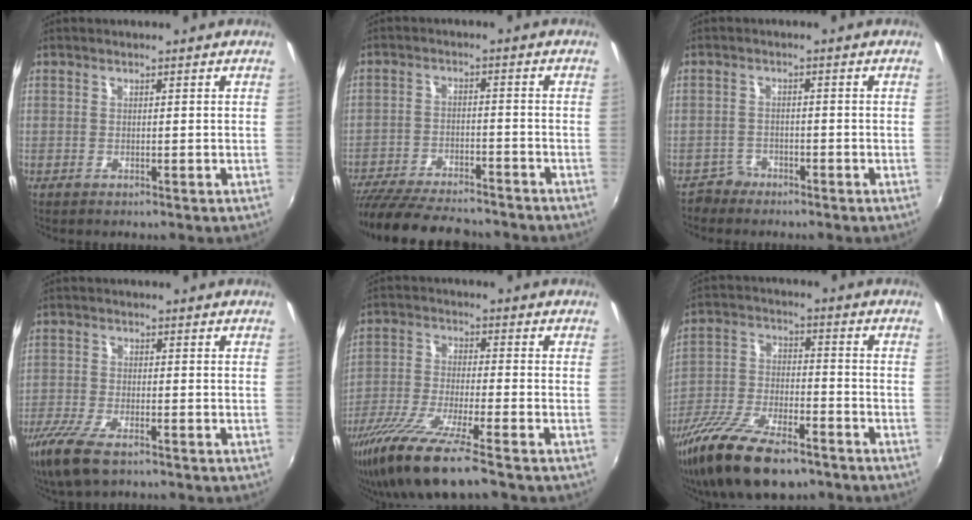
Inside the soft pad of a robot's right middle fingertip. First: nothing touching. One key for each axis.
{"total": 19.5, "fx": -16.8, "fy": 5.0, "fz": 8.7, "tx": -0.182, "ty": -0.027, "tz": -0.255}
{"total": 2.7, "fx": -2.2, "fy": 1.5, "fz": -0.5, "tx": 0.007, "ty": 0.007, "tz": -0.042}
{"total": 10.1, "fx": -6.8, "fy": 3.3, "fz": 6.6, "tx": -0.162, "ty": -0.035, "tz": -0.131}
{"total": 15.5, "fx": -11.3, "fy": 1.1, "fz": 10.5, "tx": -0.217, "ty": -0.050, "tz": -0.206}
{"total": 18.0, "fx": -12.5, "fy": 6.5, "fz": 11.2, "tx": -0.234, "ty": -0.038, "tz": -0.222}